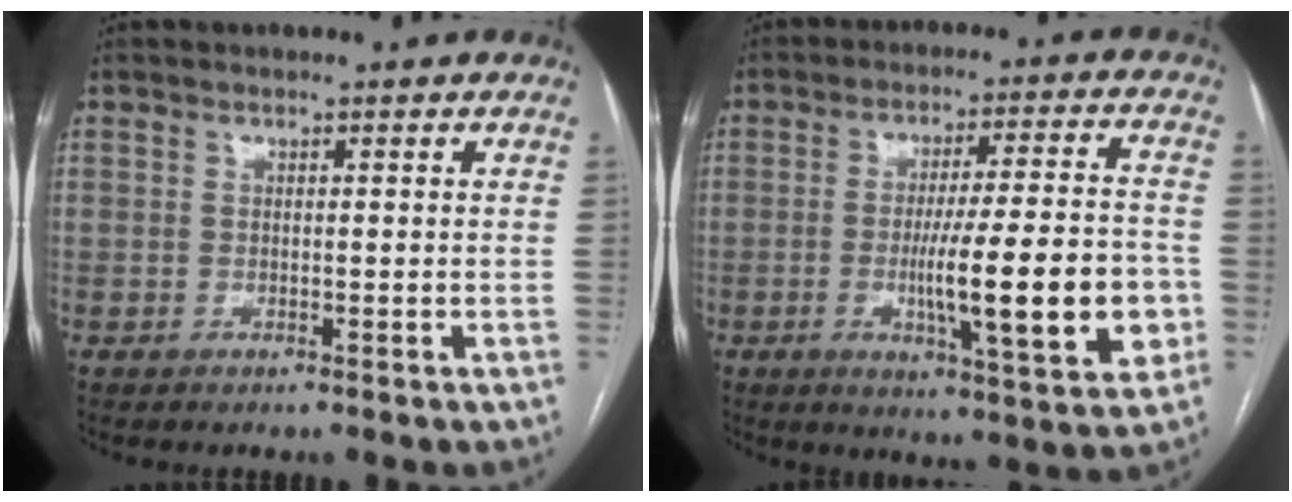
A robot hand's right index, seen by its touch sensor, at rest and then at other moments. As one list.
[{"total": 16.2, "force": [-3.5, 1.7, 15.7], "torque": [-0.234, -0.004, -0.048]}]